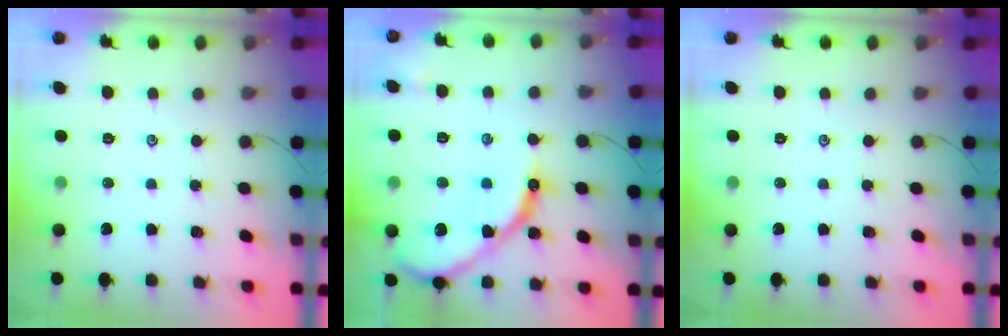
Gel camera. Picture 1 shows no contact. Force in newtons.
{"total": 13.8, "press": 13.7, "slide": 1.2}
{"total": 0.0}